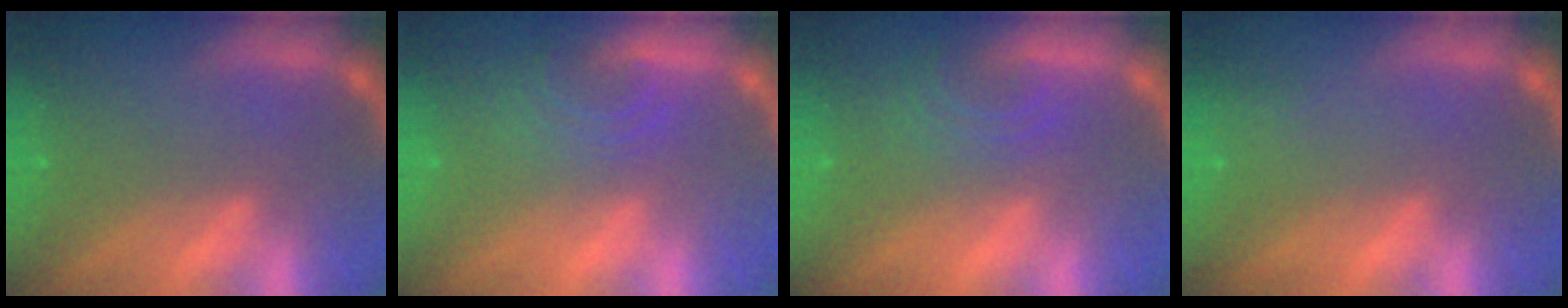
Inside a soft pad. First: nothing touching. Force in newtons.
{"total": 3.5}
{"total": 2.9}
{"total": 0.9}